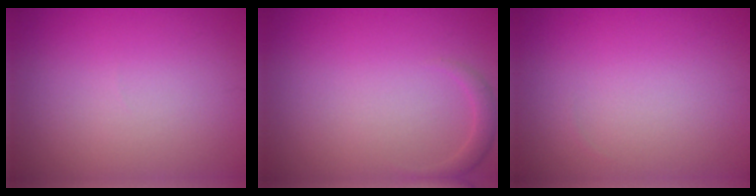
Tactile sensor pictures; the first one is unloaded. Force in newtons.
{"total": 1.2, "press": 1.1, "slide": 0.1}
{"total": 0.0}